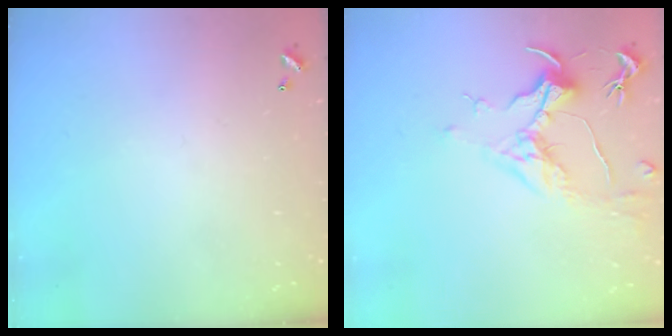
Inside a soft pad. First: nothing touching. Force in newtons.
{"total": 1.6, "press": 1.4, "slide": 0.8}